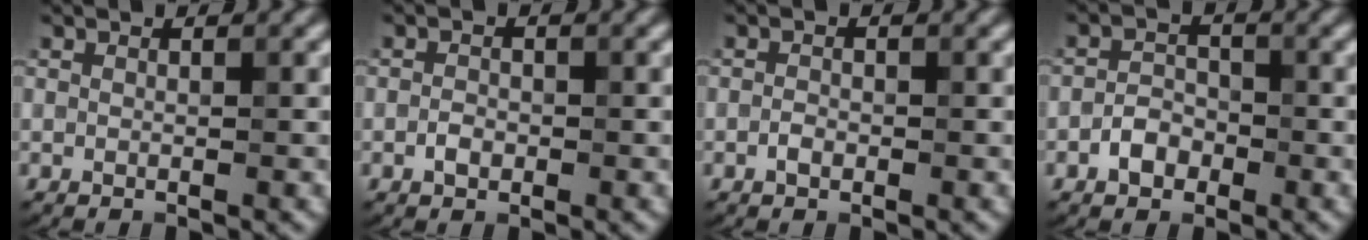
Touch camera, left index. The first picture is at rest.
{"total": 1.3, "force": [-0.6, 0.9, 0.8], "torque": [-0.014, 0.002, -0.012]}
{"total": 1.0, "force": [-0.5, 0.6, 0.6], "torque": [-0.012, 0.001, -0.012]}
{"total": 2.3, "force": [-1.2, 1.6, 1.1], "torque": [-0.015, 0.007, -0.026]}